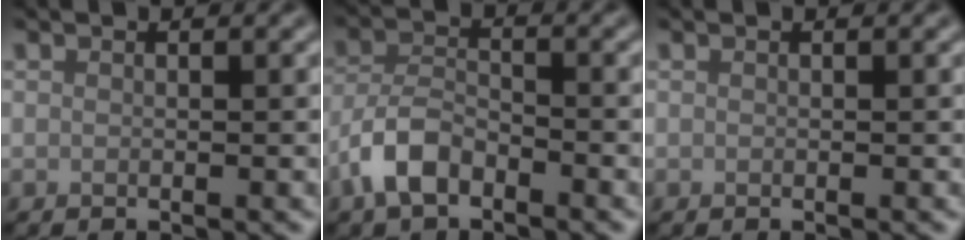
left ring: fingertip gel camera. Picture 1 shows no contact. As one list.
[{"total": 4.1, "force": [-2.7, 2.0, 2.4], "torque": [-0.046, 0.004, -0.063]}, {"total": 0.0}]